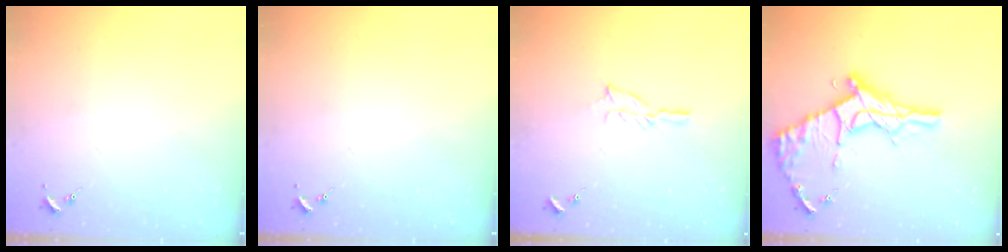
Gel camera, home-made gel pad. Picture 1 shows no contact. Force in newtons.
{"total": 0.0}
{"total": 5.0, "press": 5.0, "slide": 0.5}
{"total": 20.3, "press": 20.2, "slide": 1.5}